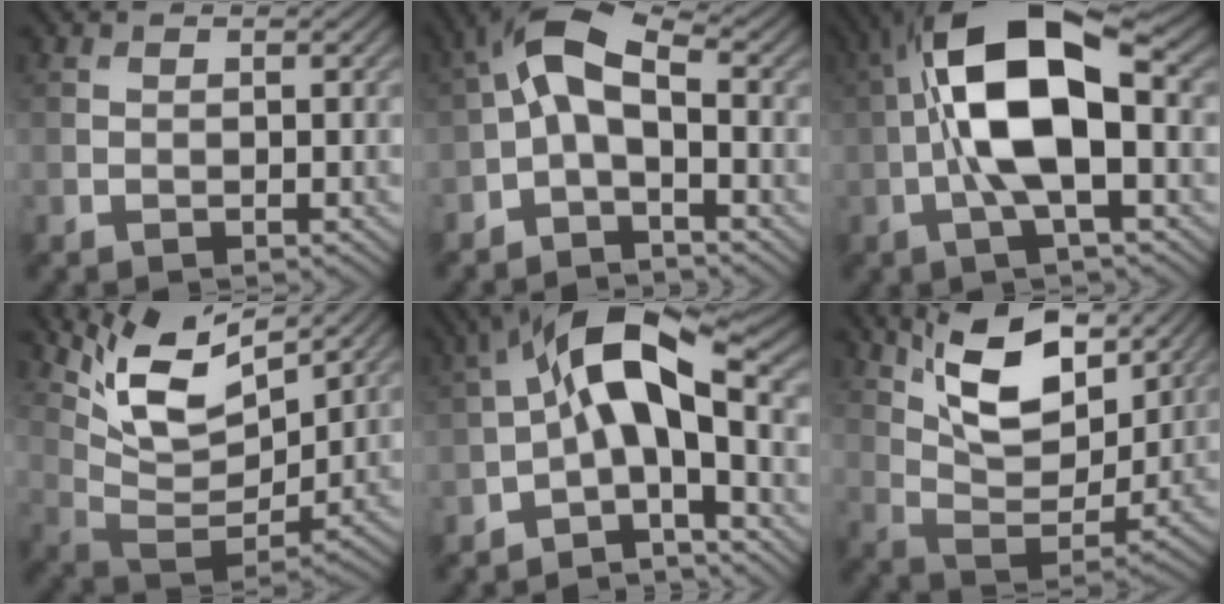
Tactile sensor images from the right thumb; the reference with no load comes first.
{"total": 6.8, "force": [-0.7, 3.2, 5.9], "torque": [-0.120, 0.026, -0.029]}
{"total": 13.8, "force": [-0.2, 5.4, 12.7], "torque": [-0.243, 0.025, -0.013]}
{"total": 12.0, "force": [7.9, 4.6, 7.8], "torque": [-0.177, 0.001, 0.143]}
{"total": 11.2, "force": [-0.6, 4.8, 10.1], "torque": [-0.180, 0.025, -0.027]}
{"total": 14.0, "force": [8.4, 5.9, 9.5], "torque": [-0.185, -0.001, 0.138]}